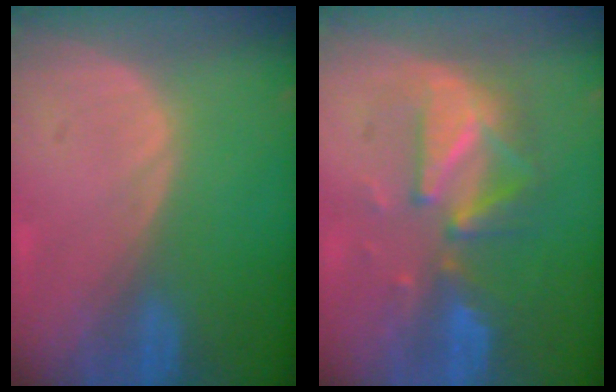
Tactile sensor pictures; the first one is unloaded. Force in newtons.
{"total": 8.0, "press": 8.0, "slide": 0.8}